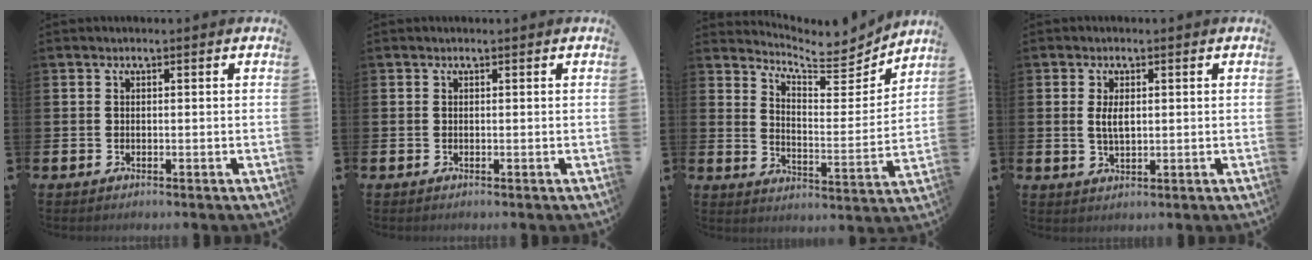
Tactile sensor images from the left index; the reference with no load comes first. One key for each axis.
{"total": 0.0}
{"total": 6.8, "fx": 6.6, "fy": 1.2, "fz": 1.2, "tx": -0.032, "ty": -0.066, "tz": 0.107}
{"total": 2.9, "fx": 0.7, "fy": 1.3, "fz": 2.5, "tx": -0.040, "ty": 0.001, "tz": 0.008}